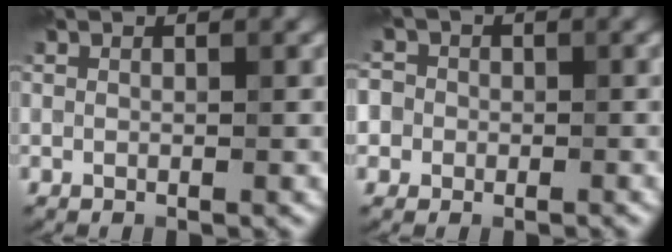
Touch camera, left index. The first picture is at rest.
{"total": 4.4, "force": [-0.2, 4.2, 1.3], "torque": [-0.013, 0.027, -0.039]}